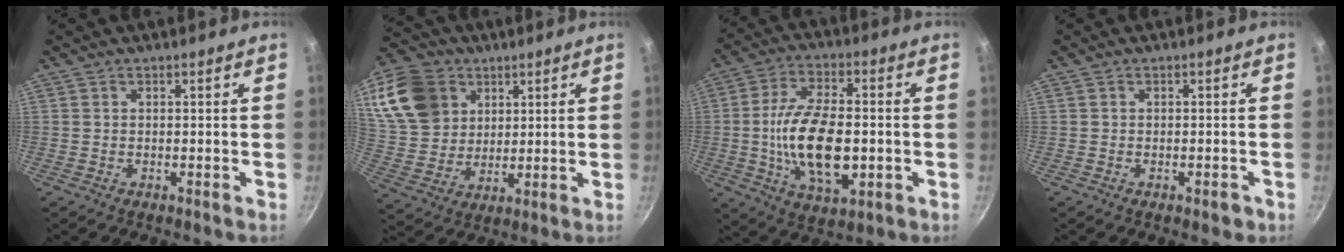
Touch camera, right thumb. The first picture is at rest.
{"total": 17.7, "force": [7.5, 13.7, 8.3], "torque": [-0.153, -0.012, 0.151]}
{"total": 16.9, "force": [-1.9, 8.5, 14.4], "torque": [-0.254, 0.010, -0.034]}
{"total": 1.8, "force": [-0.9, 0.9, 1.2], "torque": [-0.009, 0.009, -0.009]}